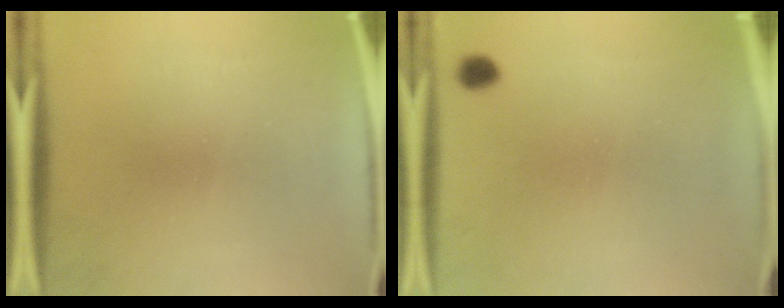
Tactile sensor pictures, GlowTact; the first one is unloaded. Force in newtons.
{"total": 2.9}